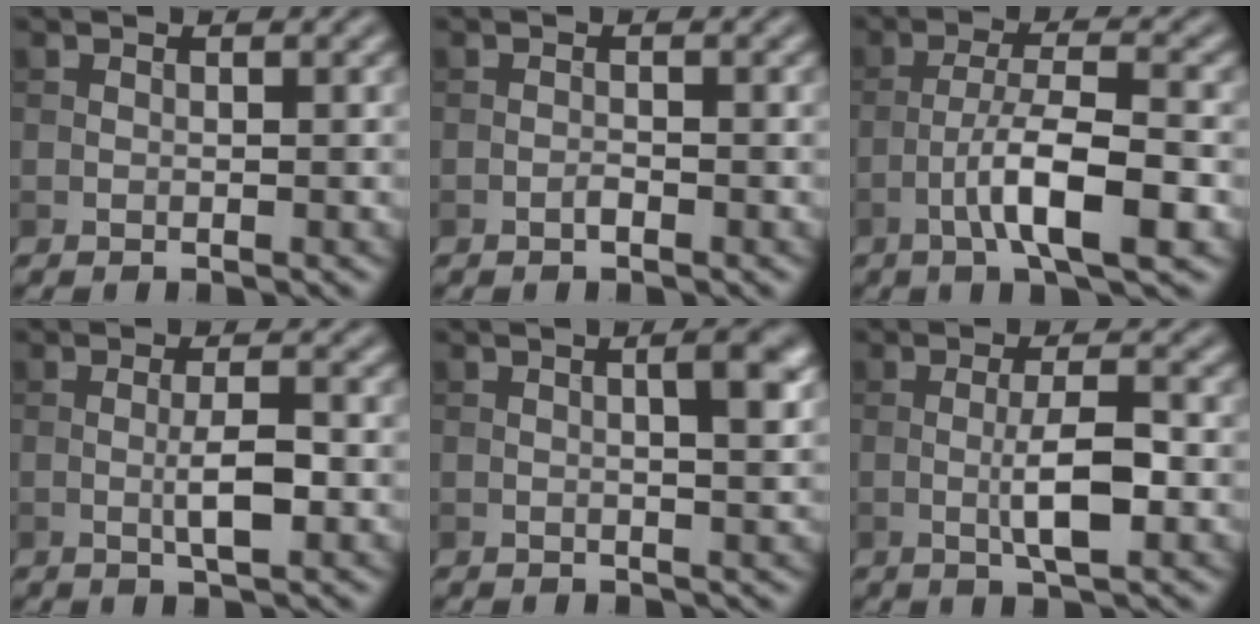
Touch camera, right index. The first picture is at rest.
{"total": 0.7, "force": [-0.5, 0.2, 0.5], "torque": [-0.009, 0.002, -0.010]}
{"total": 6.9, "force": [-2.7, 1.5, 6.2], "torque": [-0.106, 0.010, -0.050]}
{"total": 3.1, "force": [-0.5, 0.6, 3.0], "torque": [-0.054, -0.001, -0.011]}
{"total": 4.2, "force": [1.0, 1.3, 3.8], "torque": [-0.029, 0.017, 0.003]}
{"total": 4.2, "force": [-0.7, 0.9, 4.1], "torque": [-0.075, 0.000, -0.015]}